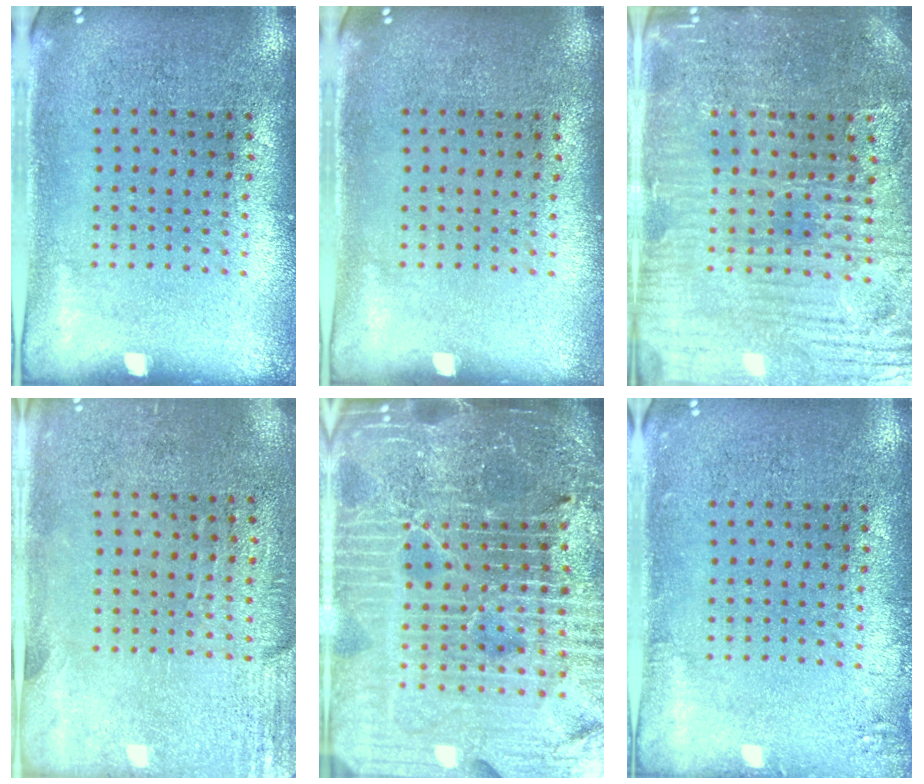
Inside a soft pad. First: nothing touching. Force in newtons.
{"total": 0.0}
{"total": 4.6, "press": 4.4, "slide": 1.2}
{"total": 2.8, "press": 2.4, "slide": 1.5}
{"total": 7.2, "press": 6.2, "slide": 3.7}
{"total": 1.3, "press": 1.2, "slide": 0.3}